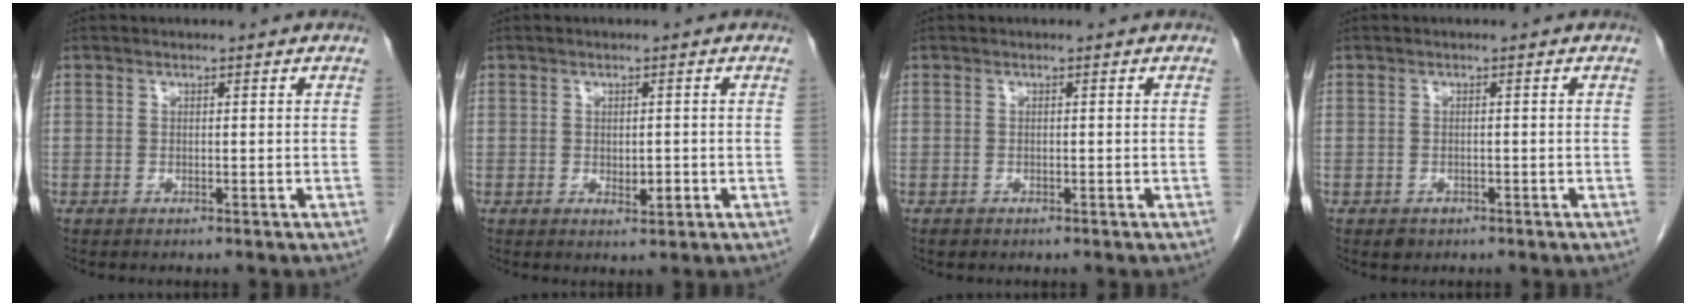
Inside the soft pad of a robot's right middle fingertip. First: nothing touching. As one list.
[{"total": 2.0, "force": [-0.4, 1.0, 1.6], "torque": [-0.021, -0.001, -0.001]}, {"total": 0.6, "force": [-0.5, 0.4, 0.2], "torque": [-0.007, 0.000, -0.007]}, {"total": 1.4, "force": [-0.8, 1.1, 0.4], "torque": [-0.008, 0.002, -0.006]}]